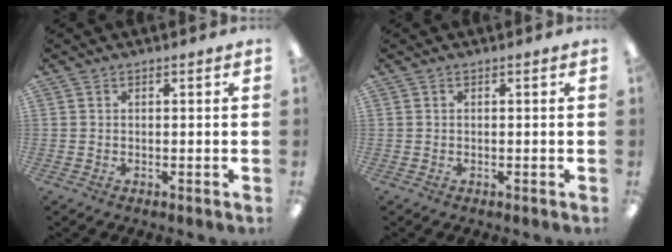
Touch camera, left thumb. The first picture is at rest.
{"total": 0.0}